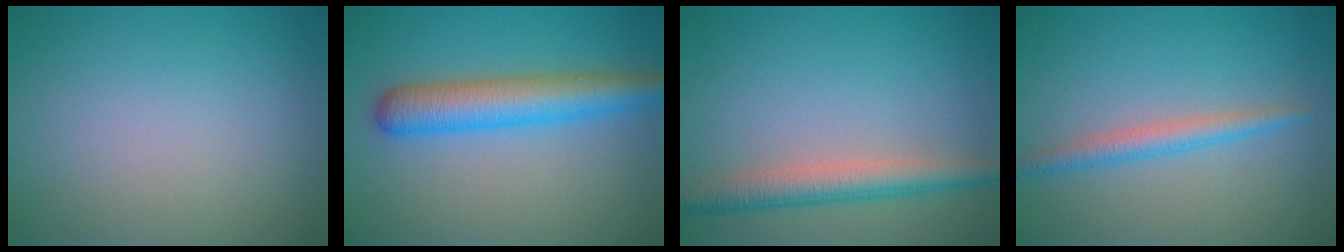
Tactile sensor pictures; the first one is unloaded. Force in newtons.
{"total": 5.6, "press": 5.6, "slide": 0.1}
{"total": 4.0, "press": 4.0, "slide": 0.1}
{"total": 2.3, "press": 2.3, "slide": 0.1}